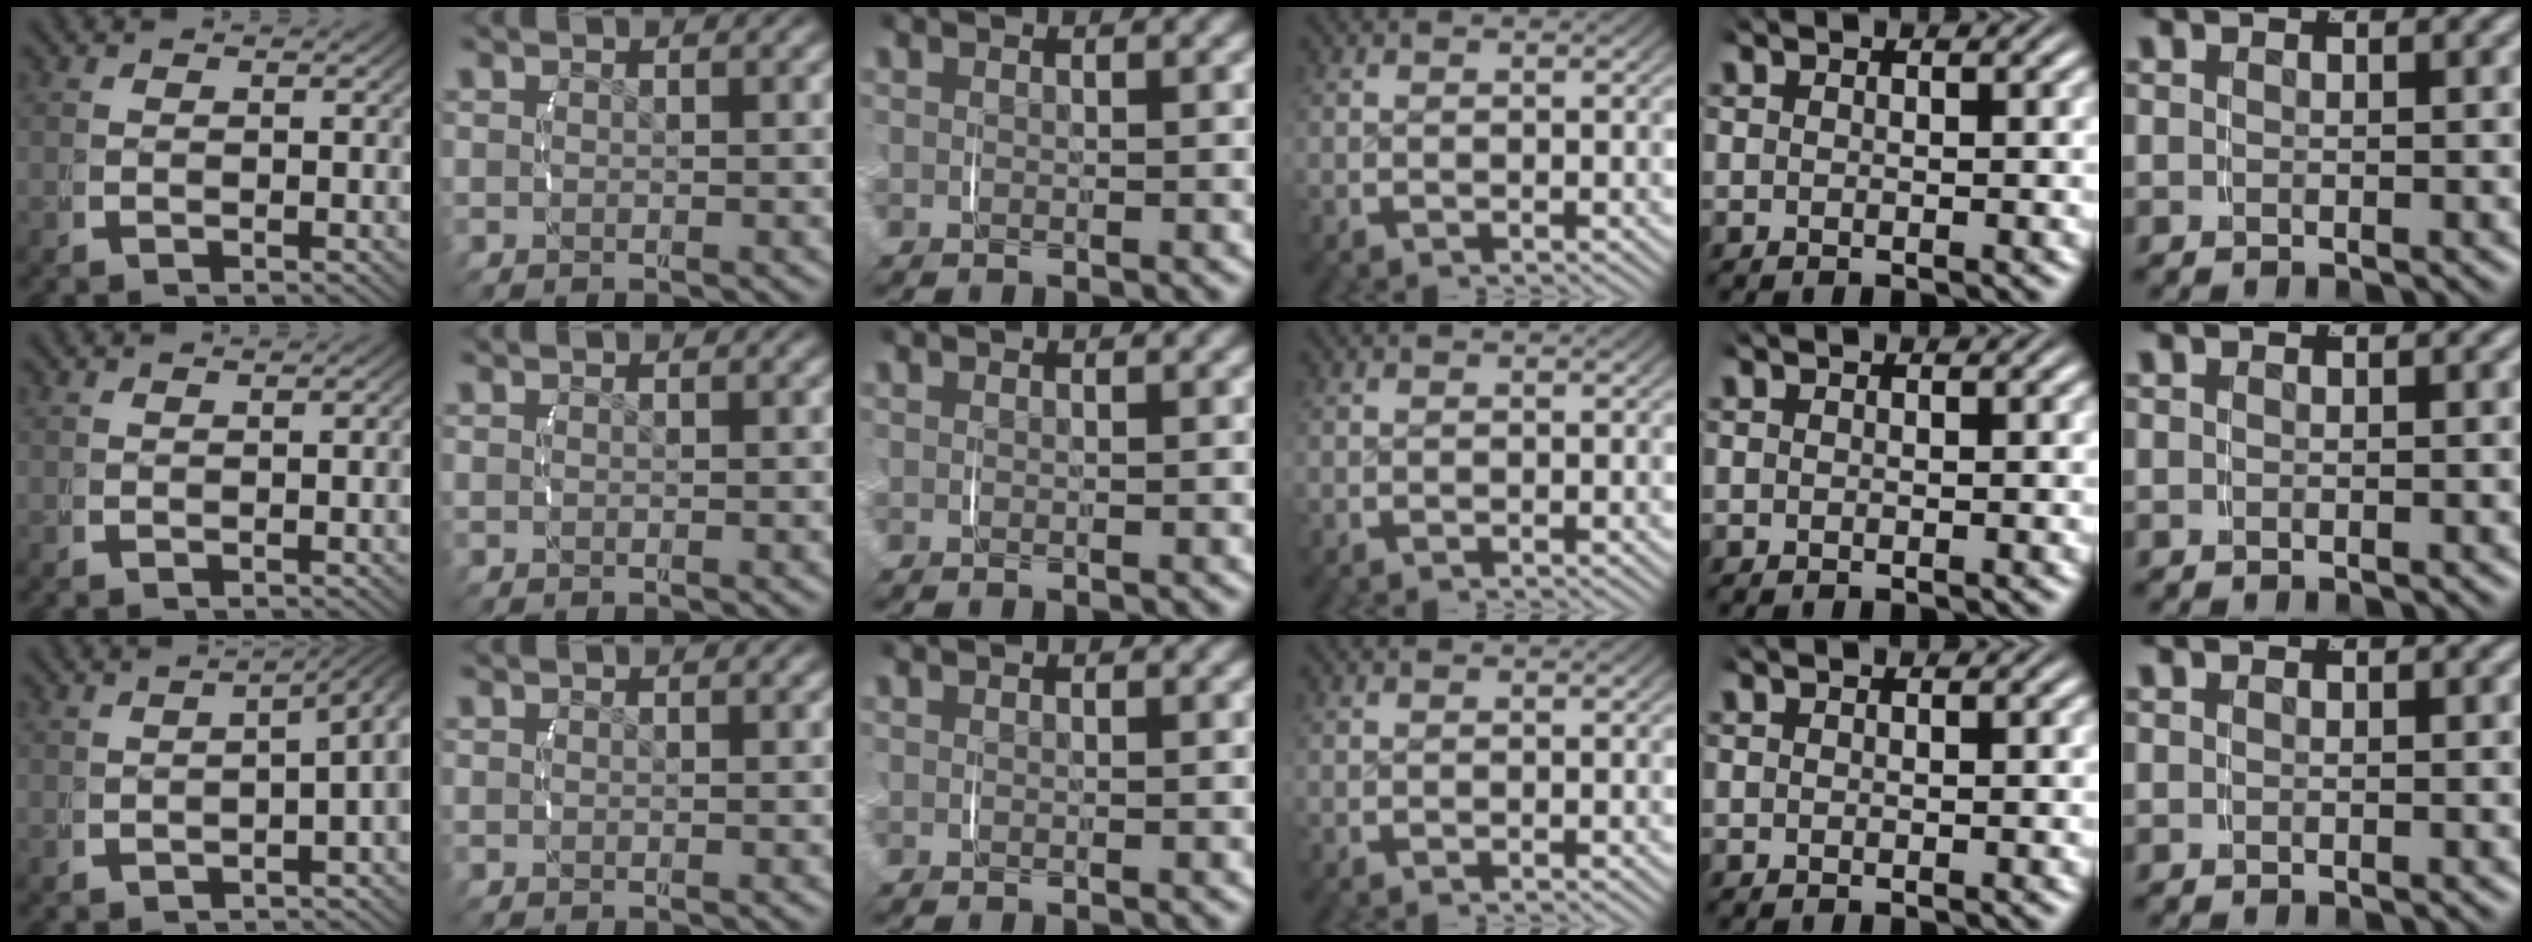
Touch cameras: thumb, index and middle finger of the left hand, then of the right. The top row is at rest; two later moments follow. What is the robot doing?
{"motion": "lift_and_place", "object": "string"}